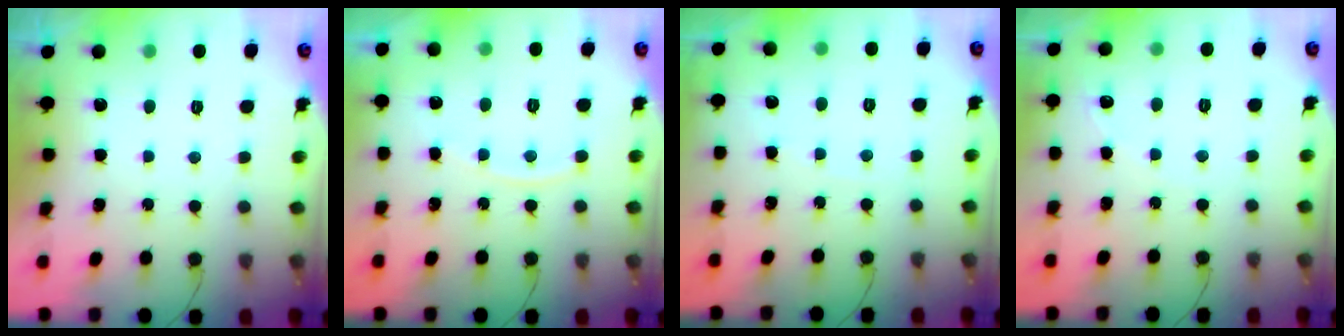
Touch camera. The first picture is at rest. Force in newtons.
{"total": 3.4, "press": 3.4, "slide": 0.4}
{"total": 1.4, "press": 1.4, "slide": 0.2}
{"total": 3.3, "press": 3.3, "slide": 0.4}